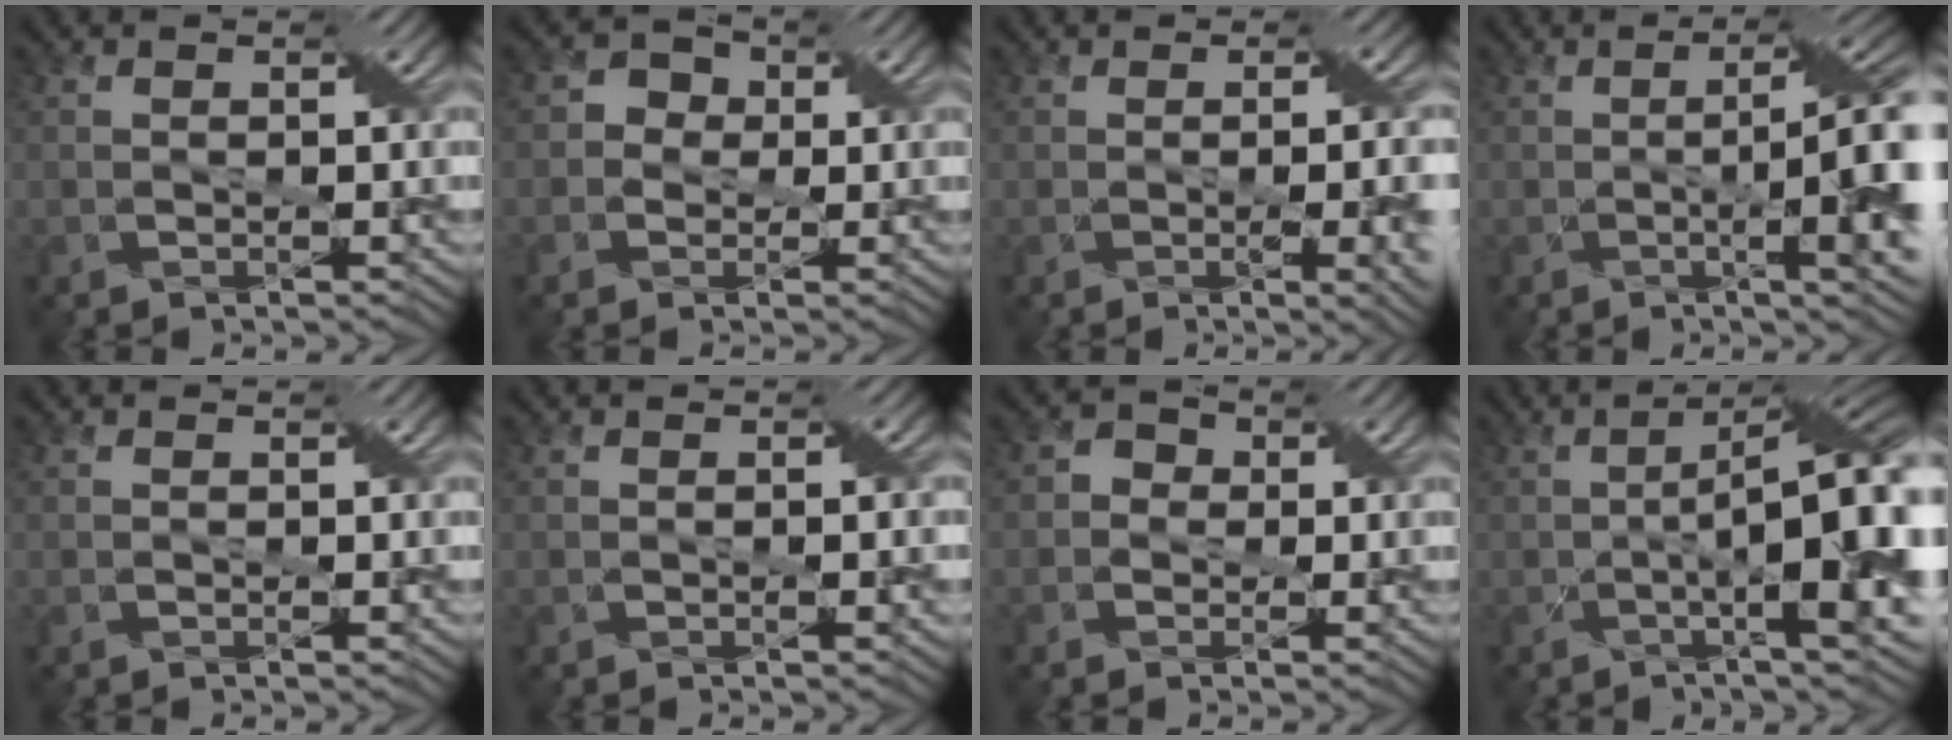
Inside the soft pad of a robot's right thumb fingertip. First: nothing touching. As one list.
[{"total": 2.5, "force": [-0.1, 2.4, 0.8], "torque": [-0.013, 0.009, -0.009]}, {"total": 6.3, "force": [-0.9, 2.1, 5.9], "torque": [-0.073, -0.004, -0.002]}, {"total": 12.0, "force": [-0.6, 3.6, 11.4], "torque": [-0.141, 0.007, -0.010]}, {"total": 0.0}, {"total": 1.4, "force": [0.0, 0.1, 1.4], "torque": [-0.023, 0.003, -0.001]}, {"total": 1.9, "force": [-0.3, 1.8, 0.5], "torque": [-0.010, 0.006, -0.010]}, {"total": 14.0, "force": [-1.6, 4.0, 13.3], "torque": [-0.186, -0.004, -0.022]}]